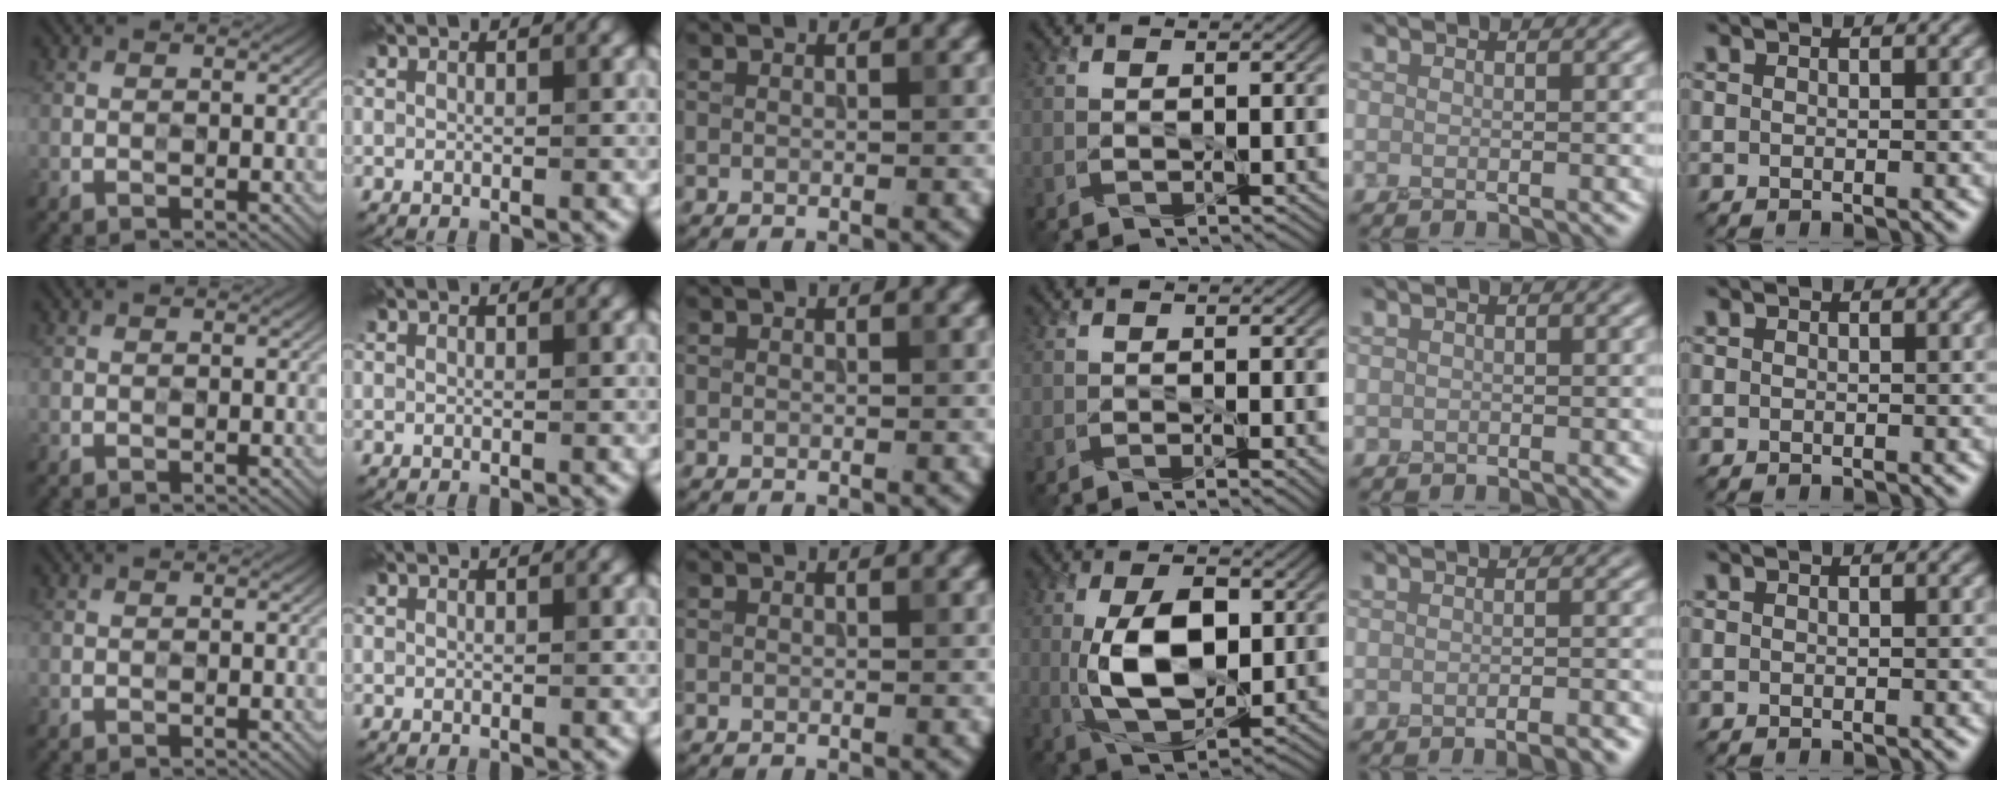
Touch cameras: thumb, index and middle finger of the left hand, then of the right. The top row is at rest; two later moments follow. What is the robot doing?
{"motion": "peel", "object": "bandage"}